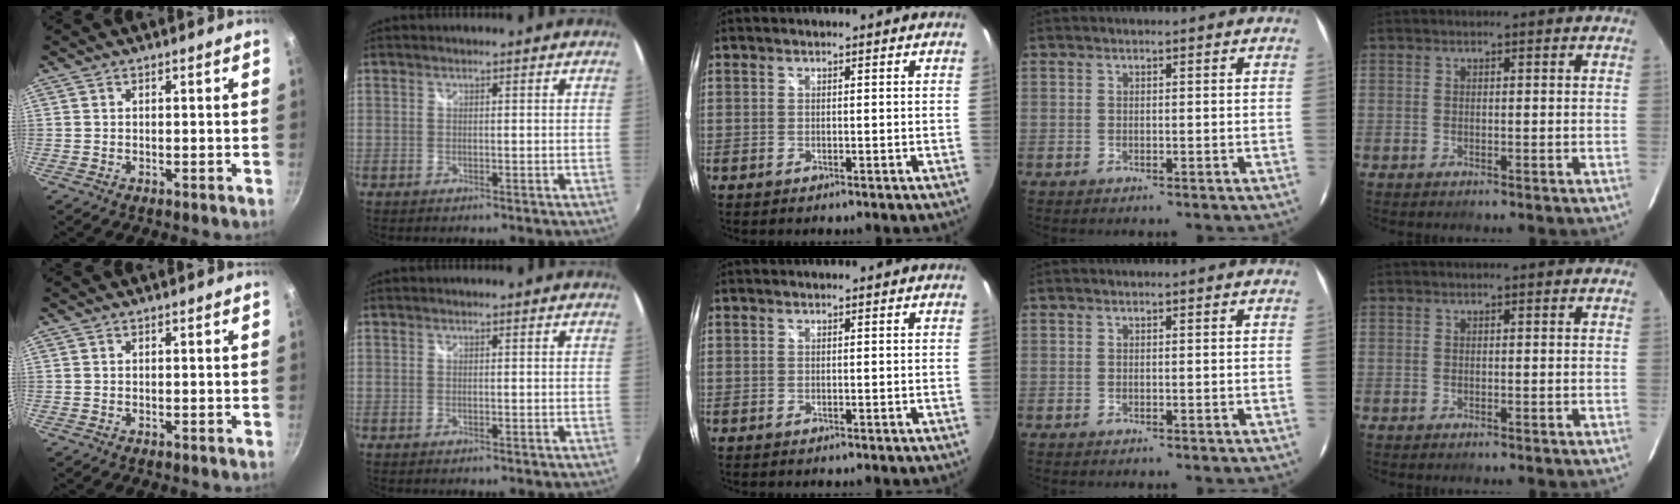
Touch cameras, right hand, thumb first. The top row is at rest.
{}